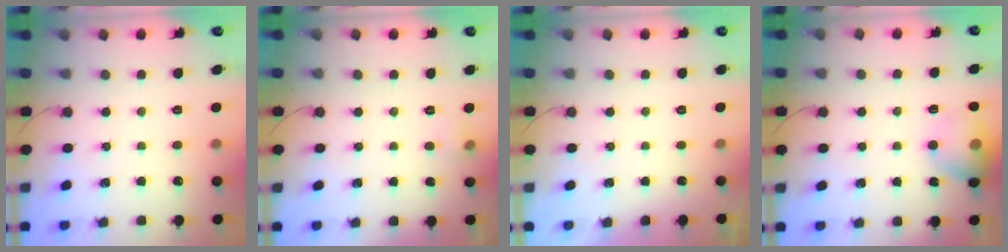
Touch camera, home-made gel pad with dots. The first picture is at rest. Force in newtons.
{"total": 3.8, "press": 3.4, "slide": 1.6}
{"total": 0.0}
{"total": 13.0, "press": 12.6, "slide": 3.3}